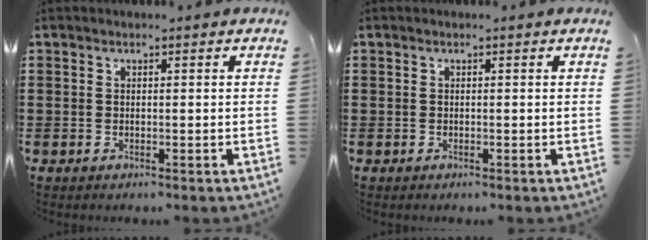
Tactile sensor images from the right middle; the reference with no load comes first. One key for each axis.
{"total": 0.0}